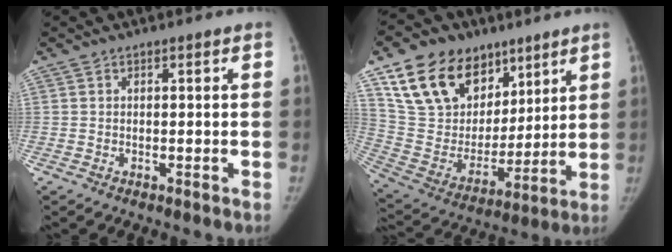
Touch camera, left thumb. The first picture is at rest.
{"total": 22.5, "force": [12.9, 15.1, 10.4], "torque": [-0.155, -0.031, 0.246]}